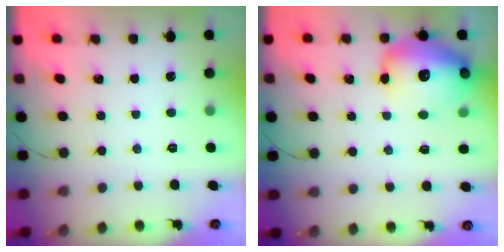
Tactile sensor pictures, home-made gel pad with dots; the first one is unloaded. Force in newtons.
{"total": 18.0, "press": 17.8, "slide": 2.6}